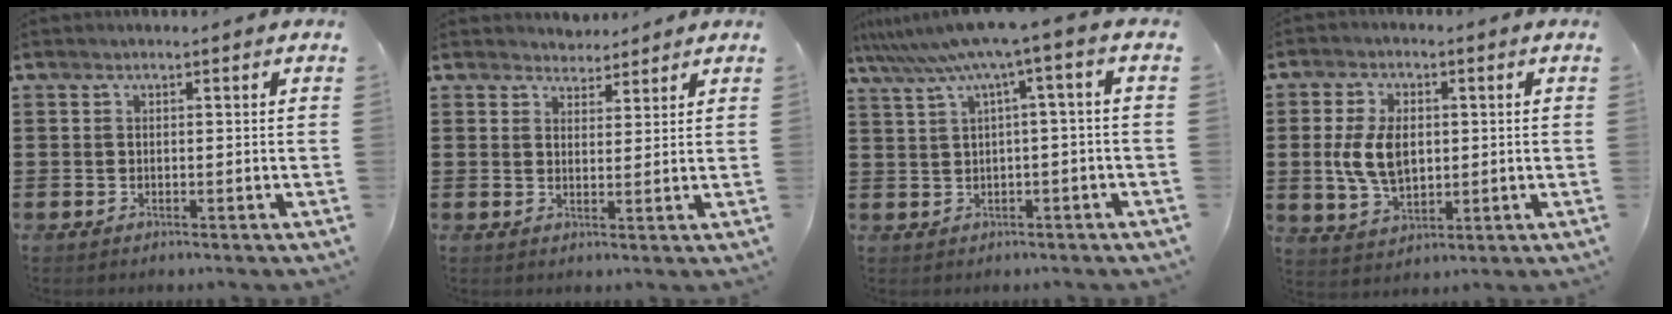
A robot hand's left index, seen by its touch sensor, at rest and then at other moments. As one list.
[{"total": 2.8, "force": [2.6, 1.0, -0.4], "torque": [-0.003, -0.003, 0.050]}, {"total": 6.4, "force": [2.0, -0.5, 6.0], "torque": [-0.118, -0.020, 0.031]}, {"total": 7.7, "force": [0.6, 4.8, 6.0], "torque": [-0.141, 0.003, 0.003]}]